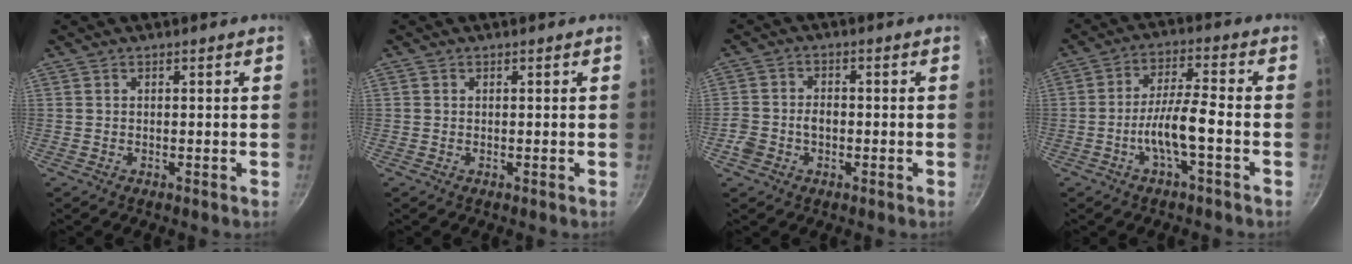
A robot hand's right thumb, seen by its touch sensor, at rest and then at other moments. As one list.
[{"total": 0.0}, {"total": 4.8, "force": [-1.7, 3.7, 2.7], "torque": [-0.039, 0.025, -0.033]}, {"total": 8.1, "force": [-2.9, 1.6, 7.4], "torque": [-0.143, 0.033, -0.057]}]